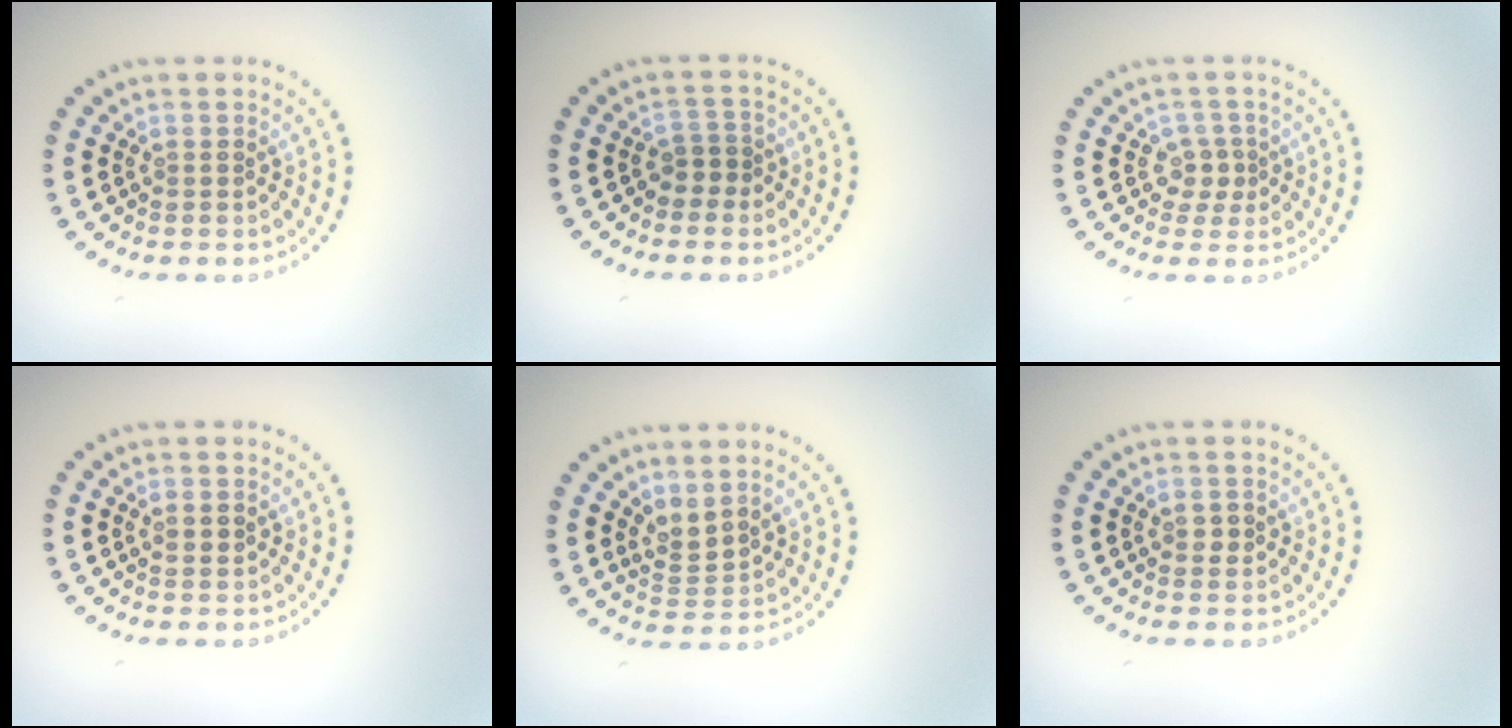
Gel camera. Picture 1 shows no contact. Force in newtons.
{"total": 1.6, "press": 1.3, "slide": 0.9}
{"total": 1.7, "press": 1.3, "slide": 1.1}
{"total": 0.9, "press": 0.9, "slide": 0.3}
{"total": 2.2, "press": 1.4, "slide": 1.7}
{"total": 1.0, "press": 1.0, "slide": 0.1}